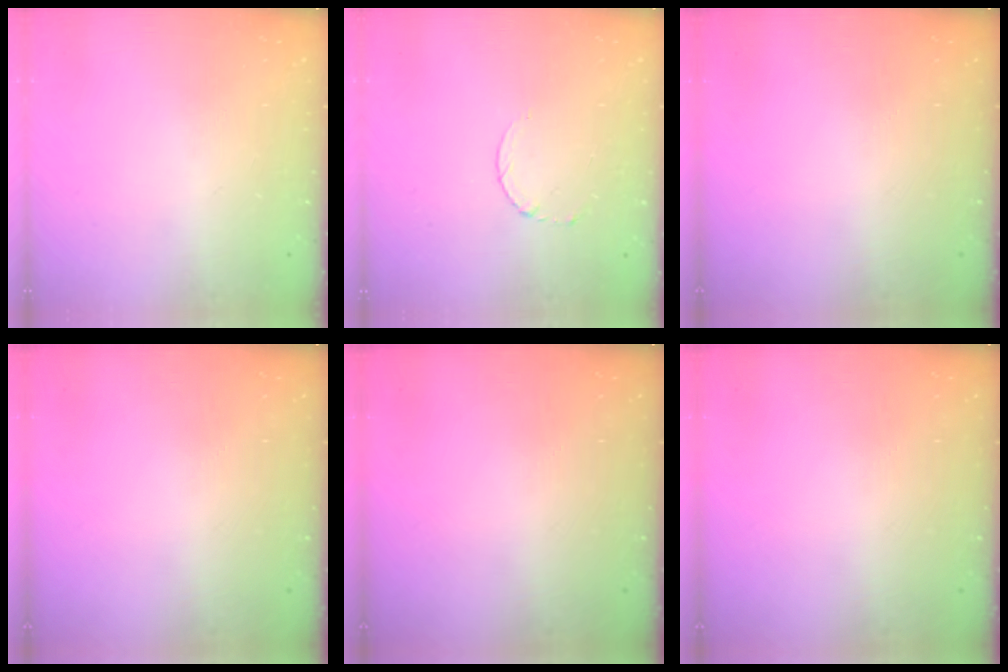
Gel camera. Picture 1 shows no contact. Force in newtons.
{"total": 2.5, "press": 2.5, "slide": 0.3}
{"total": 0.0}
{"total": 0.0}
{"total": 0.0}
{"total": 0.0}